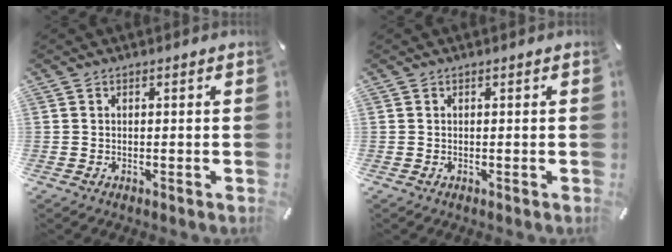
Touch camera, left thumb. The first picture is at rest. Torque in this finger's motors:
{"motor_torque": [-0.05, -0.05, 0.00, 0.02, 0.00]}